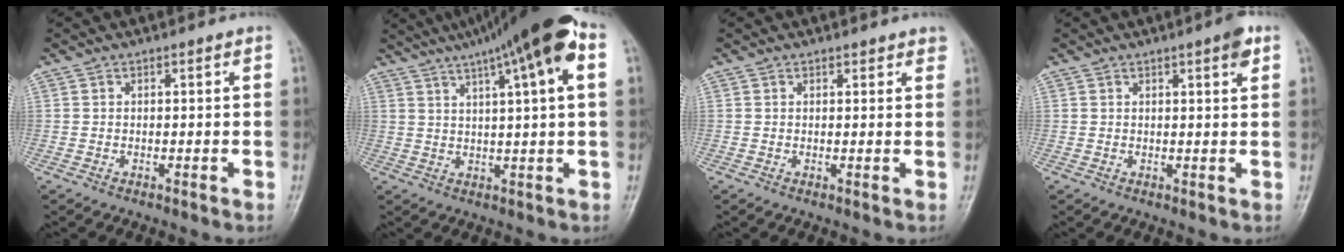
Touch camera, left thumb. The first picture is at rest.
{"total": 16.8, "force": [7.9, 2.3, 14.6], "torque": [-0.227, 0.025, 0.115]}
{"total": 1.7, "force": [1.4, 0.8, 0.6], "torque": [0.010, -0.005, 0.012]}
{"total": 3.1, "force": [1.7, 0.5, 2.5], "torque": [-0.030, -0.005, 0.019]}